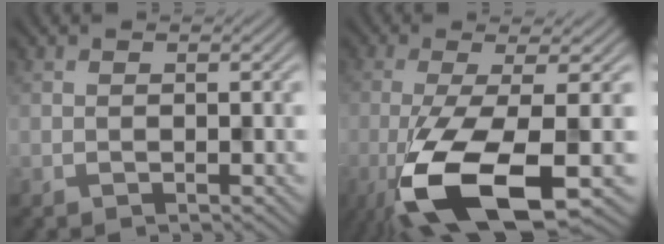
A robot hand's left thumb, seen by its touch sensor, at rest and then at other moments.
{"total": 12.9, "force": [-5.4, 3.5, 11.2], "torque": [-0.226, -0.025, -0.102]}